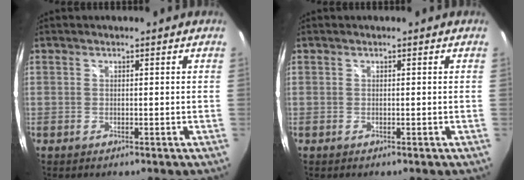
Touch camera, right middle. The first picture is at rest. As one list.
[{"total": 0.0}]